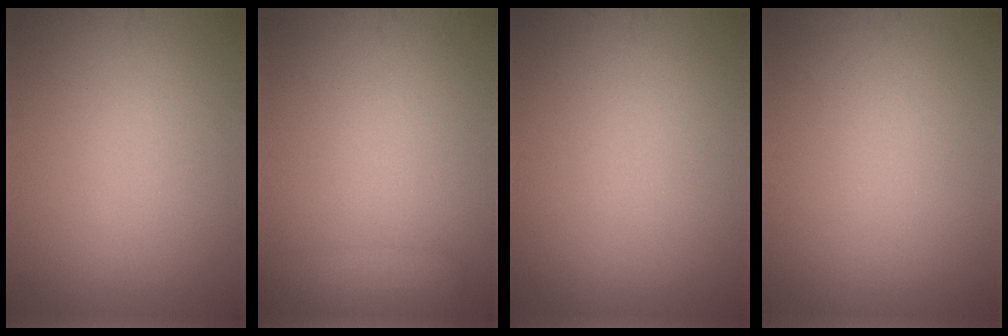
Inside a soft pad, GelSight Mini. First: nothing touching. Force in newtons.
{"total": 2.4, "press": 2.3, "slide": 0.3}
{"total": 0.0}
{"total": 0.0}